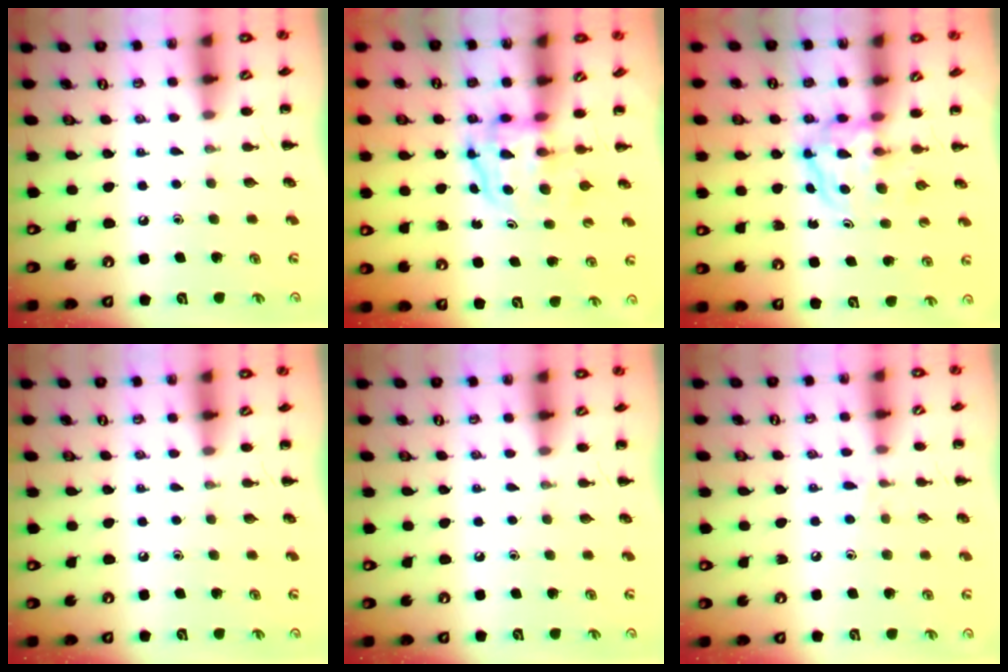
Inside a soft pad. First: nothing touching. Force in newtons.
{"total": 3.7, "press": 3.7, "slide": 0.6}
{"total": 3.8, "press": 3.7, "slide": 0.4}
{"total": 0.0}
{"total": 0.0}
{"total": 6.0, "press": 5.6, "slide": 2.2}